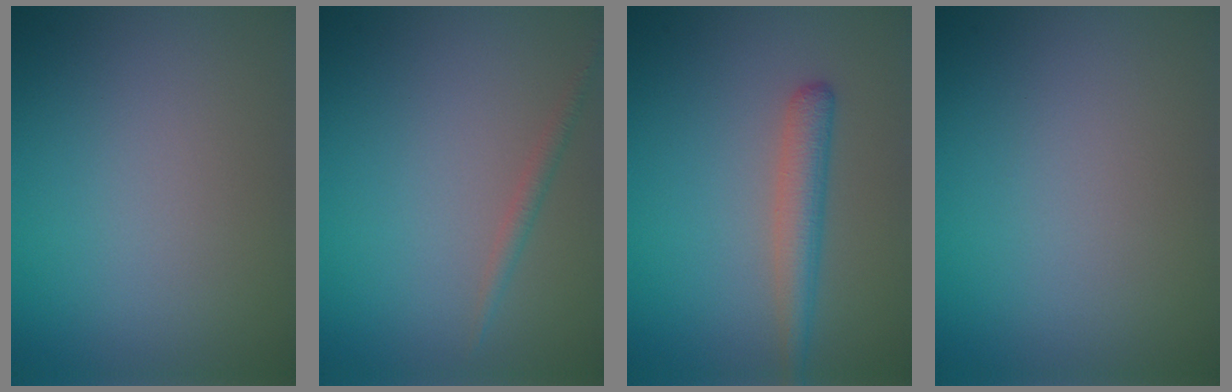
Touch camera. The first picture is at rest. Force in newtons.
{"total": 1.2, "press": 1.1, "slide": 0.1}
{"total": 2.9, "press": 2.9, "slide": 0.1}
{"total": 0.0}